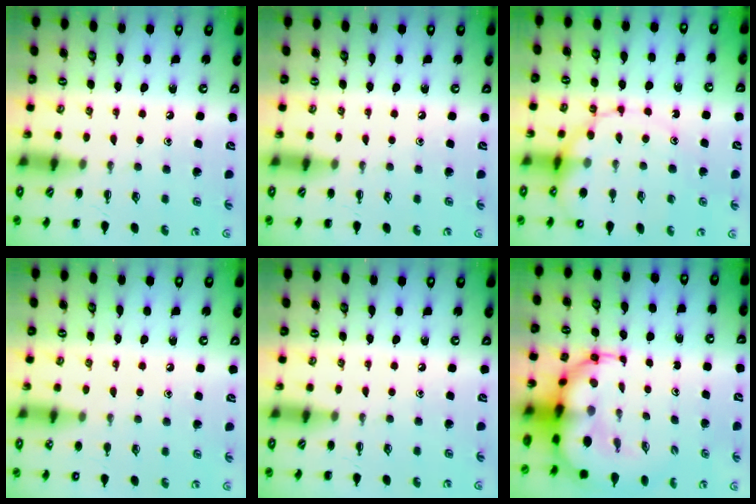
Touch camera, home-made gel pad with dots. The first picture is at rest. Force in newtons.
{"total": 0.0}
{"total": 14.3, "press": 13.9, "slide": 3.3}
{"total": 5.4, "press": 5.1, "slide": 1.7}
{"total": 0.0}
{"total": 12.4, "press": 12.0, "slide": 3.1}